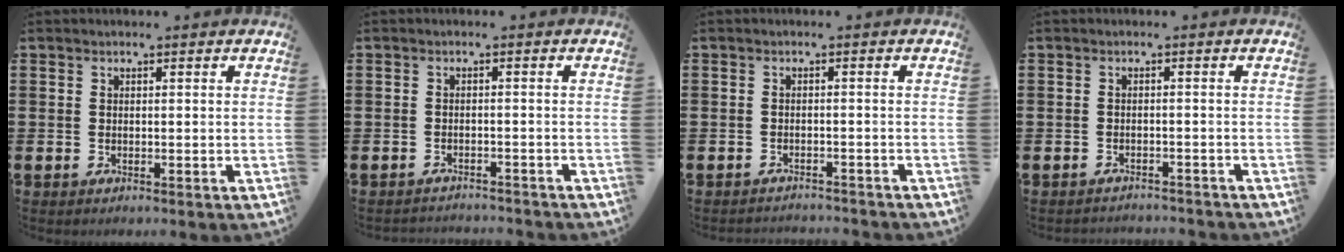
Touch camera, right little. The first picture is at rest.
{"total": 1.3, "force": [-1.3, 0.0, -0.1], "torque": [-0.003, 0.003, -0.027]}
{"total": 1.2, "force": [-1.2, 0.0, -0.1], "torque": [-0.002, 0.003, -0.026]}
{"total": 1.2, "force": [-1.1, 0.0, -0.1], "torque": [-0.002, 0.003, -0.024]}